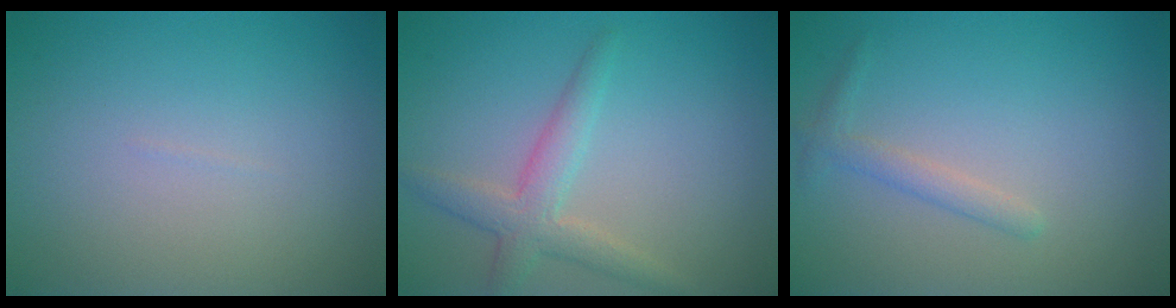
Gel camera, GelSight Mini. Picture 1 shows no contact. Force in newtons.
{"total": 3.0, "press": 3.0, "slide": 0.1}
{"total": 1.5, "press": 1.5, "slide": 0.1}